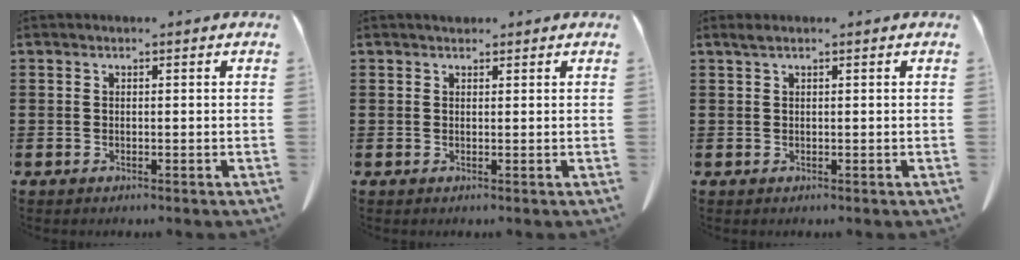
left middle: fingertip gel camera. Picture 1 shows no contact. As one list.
[{"total": 0.8, "force": [0.7, 0.4, 0.1], "torque": [-0.003, 0.004, 0.014]}, {"total": 0.6, "force": [0.4, 0.0, 0.5], "torque": [-0.011, 0.001, 0.007]}]